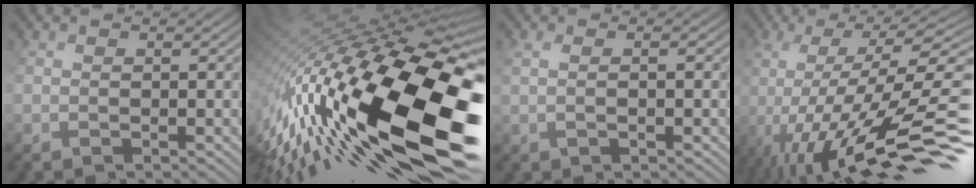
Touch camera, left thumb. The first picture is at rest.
{"total": 19.7, "force": [-3.8, 7.9, 17.6], "torque": [-0.366, -0.041, -0.057]}
{"total": 1.1, "force": [0.7, 0.1, 0.9], "torque": [-0.014, 0.012, 0.011]}
{"total": 16.2, "force": [-7.3, 4.0, 13.9], "torque": [-0.224, 0.024, -0.126]}